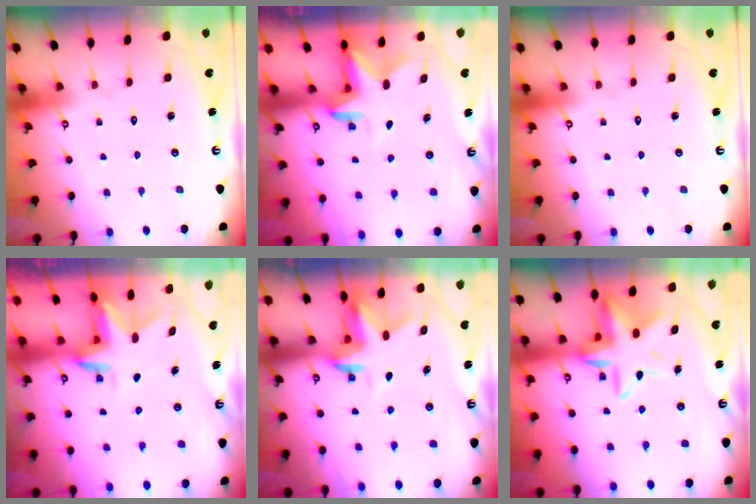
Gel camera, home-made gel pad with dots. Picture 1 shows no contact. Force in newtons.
{"total": 2.8, "press": 2.8, "slide": 0.5}
{"total": 0.0}
{"total": 2.9, "press": 2.9, "slide": 0.2}
{"total": 3.2, "press": 3.2, "slide": 0.3}
{"total": 13.7, "press": 13.5, "slide": 2.6}